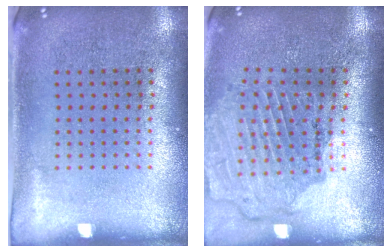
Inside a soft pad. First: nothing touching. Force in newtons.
{"total": 1.6, "press": 1.6, "slide": 0.0}